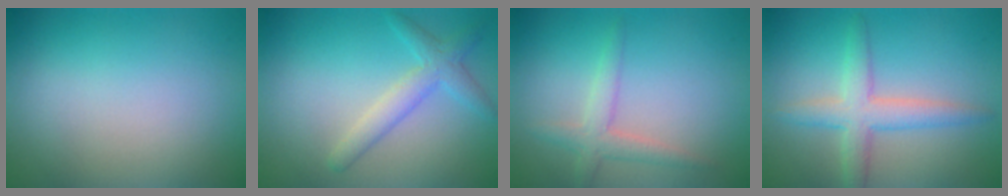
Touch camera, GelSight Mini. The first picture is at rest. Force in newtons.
{"total": 1.9, "press": 1.9, "slide": 0.2}
{"total": 2.5, "press": 2.5, "slide": 0.1}
{"total": 3.7, "press": 3.7, "slide": 0.2}